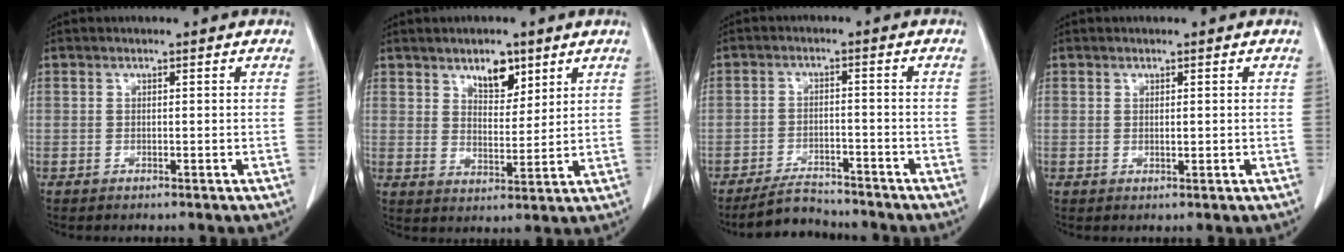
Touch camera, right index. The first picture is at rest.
{"total": 6.0, "force": [3.8, 3.0, 3.6], "torque": [-0.056, -0.002, 0.066]}
{"total": 5.6, "force": [-5.3, 1.5, 0.9], "torque": [-0.018, -0.008, -0.091]}
{"total": 0.8, "force": [0.1, 0.3, 0.7], "torque": [-0.016, -0.003, 0.004]}